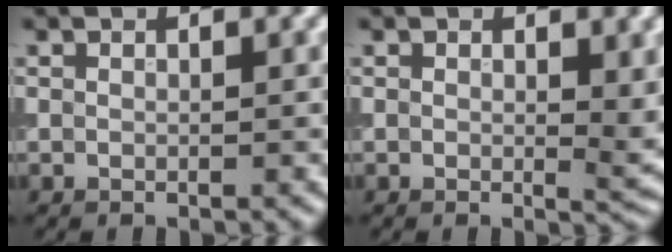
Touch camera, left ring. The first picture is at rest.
{"total": 2.1, "force": [0.4, 0.7, 1.9], "torque": [-0.020, -0.007, 0.005]}